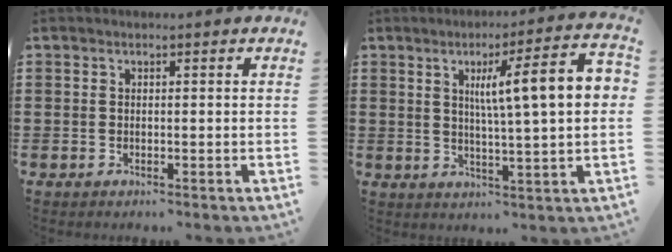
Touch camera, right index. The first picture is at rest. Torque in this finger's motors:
{"motor_torque": [1.72, -0.02, 1.05, 0.21]}